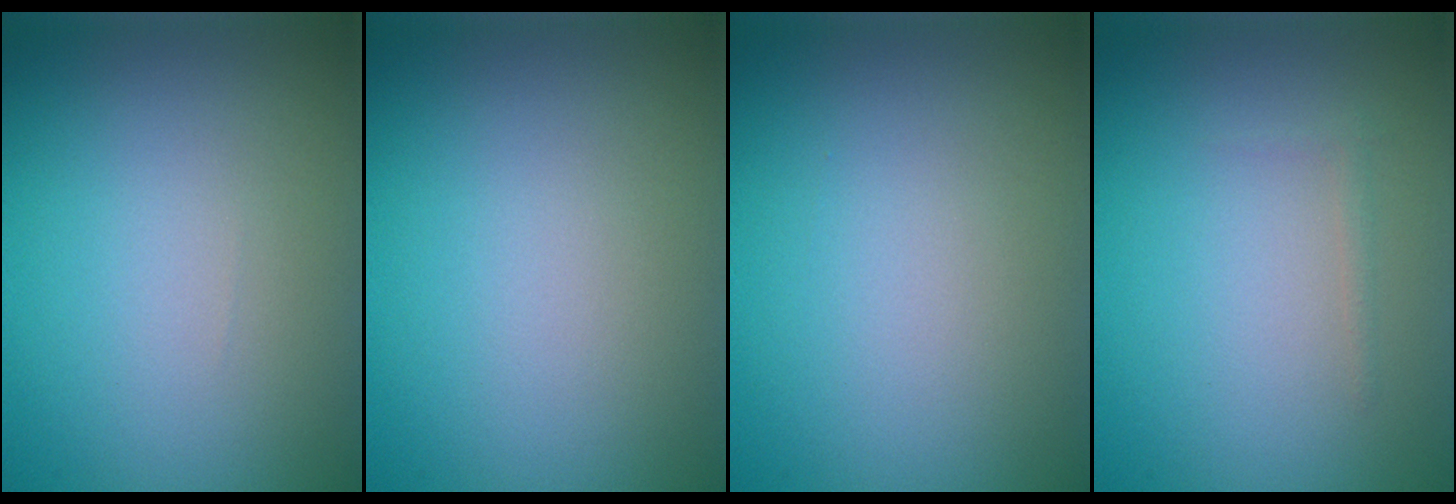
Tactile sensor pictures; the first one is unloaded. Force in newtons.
{"total": 0.0}
{"total": 0.0}
{"total": 0.5, "press": 0.5, "slide": 0.0}